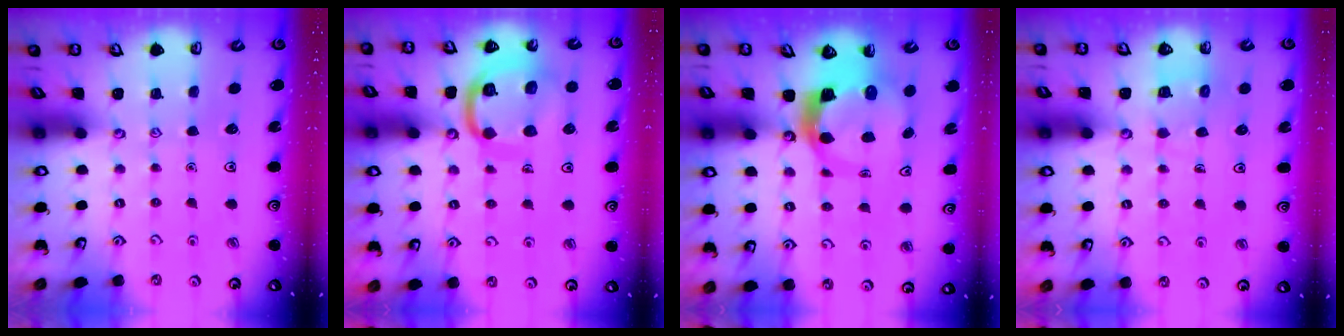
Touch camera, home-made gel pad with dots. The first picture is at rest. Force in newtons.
{"total": 15.6, "press": 15.5, "slide": 1.6}
{"total": 7.3, "press": 7.3, "slide": 0.9}
{"total": 5.9, "press": 5.9, "slide": 0.6}